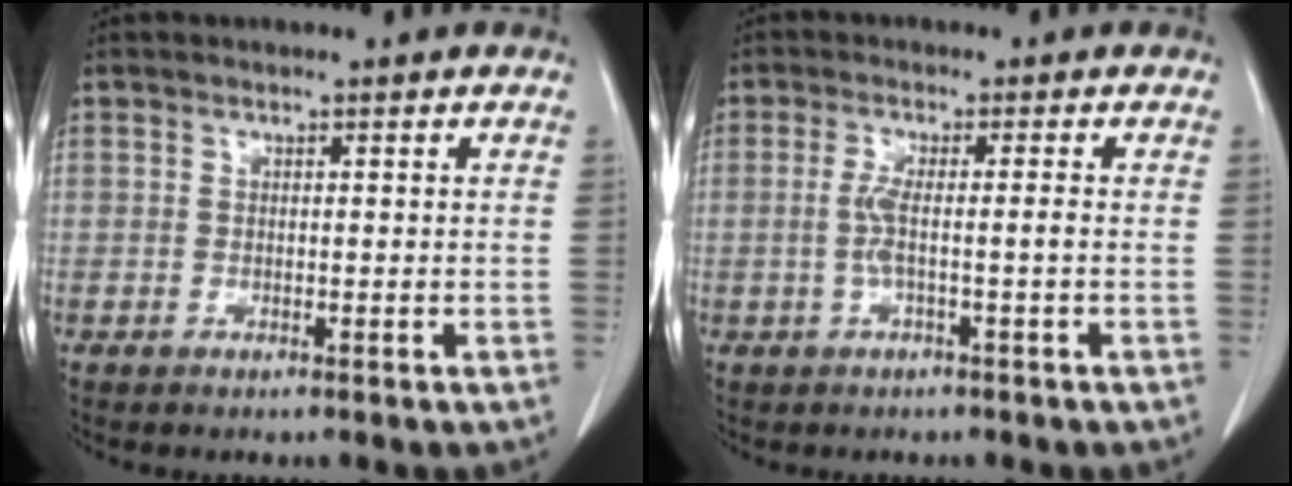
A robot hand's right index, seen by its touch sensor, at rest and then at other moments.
{"total": 3.2, "force": [-0.7, -0.2, 3.2], "torque": [-0.068, 0.002, -0.012]}